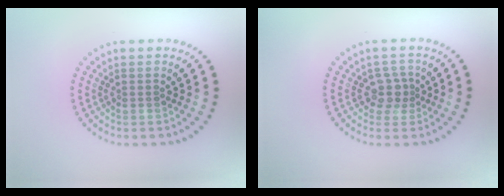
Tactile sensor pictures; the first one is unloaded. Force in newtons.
{"total": 2.1, "press": 1.7, "slide": 1.2}